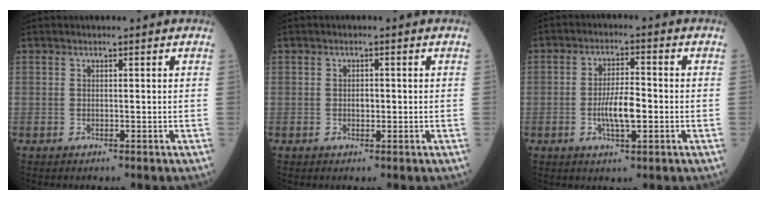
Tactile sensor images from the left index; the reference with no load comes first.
{"total": 0.9, "force": [-0.3, 0.6, 0.7], "torque": [-0.009, -0.002, -0.006]}
{"total": 5.6, "force": [-1.5, 1.3, 5.2], "torque": [-0.102, -0.003, -0.029]}